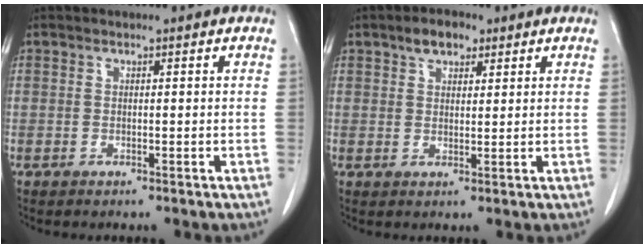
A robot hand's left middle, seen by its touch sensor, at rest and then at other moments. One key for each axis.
{"total": 3.9, "fx": 2.4, "fy": 2.1, "fz": 2.2, "tx": -0.040, "ty": 0.011, "tz": 0.042}